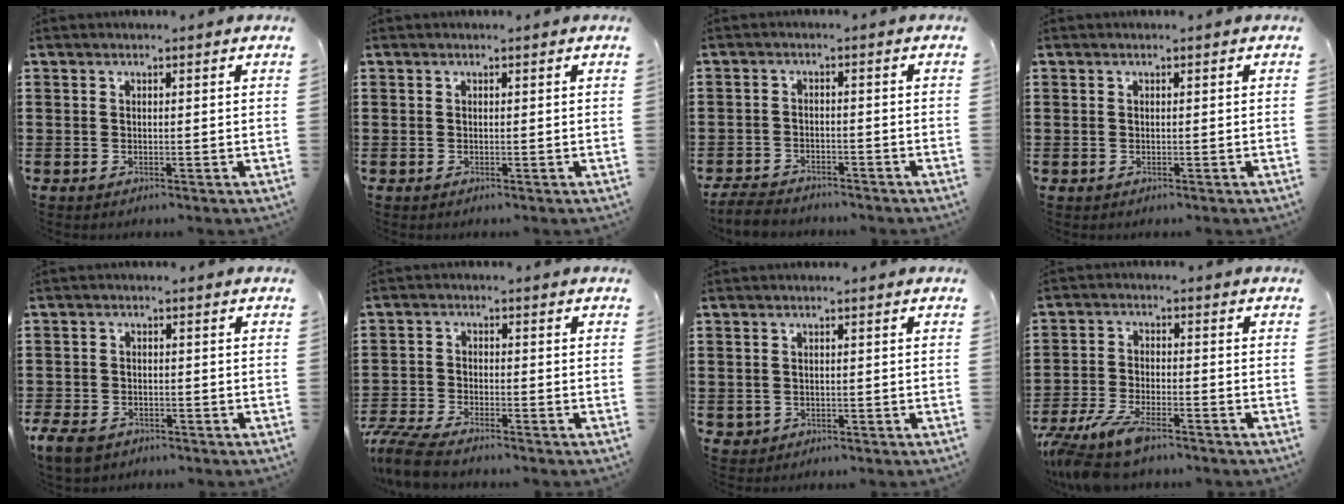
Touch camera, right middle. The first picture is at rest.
{"total": 0.0}
{"total": 3.7, "force": [-3.6, 0.6, 0.5], "torque": [-0.018, -0.001, -0.075]}
{"total": 0.0}
{"total": 3.0, "force": [-2.4, 1.4, 1.2], "torque": [-0.045, -0.005, -0.052]}
{"total": 5.7, "force": [-5.3, 0.5, 1.9], "torque": [-0.060, -0.007, -0.110]}
{"total": 0.6, "force": [-0.1, 0.6, 0.1], "torque": [-0.006, 0.005, -0.003]}
{"total": 6.7, "force": [-5.6, 1.3, 3.5], "torque": [-0.094, -0.011, -0.112]}